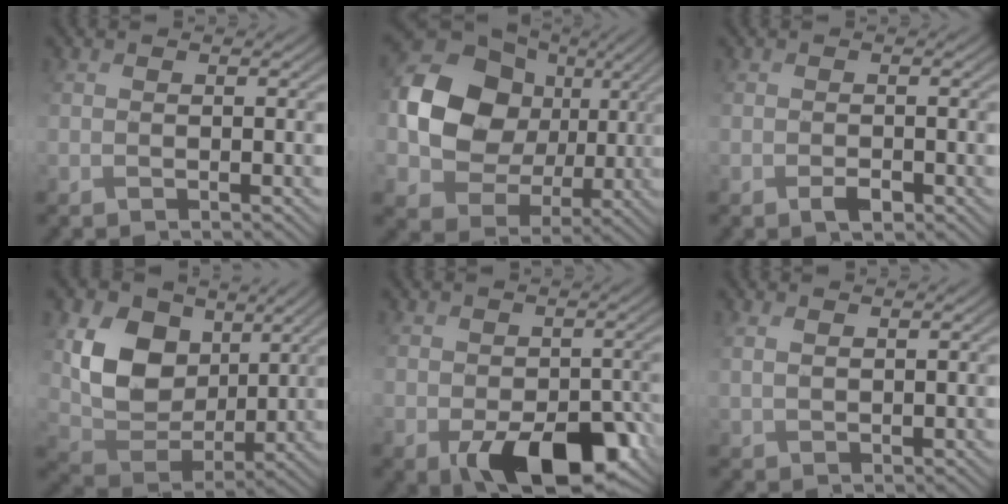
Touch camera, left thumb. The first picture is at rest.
{"total": 16.5, "force": [3.6, 13.6, 8.6], "torque": [-0.225, 0.025, 0.076]}
{"total": 0.9, "force": [-0.4, 0.5, 0.6], "torque": [-0.008, 0.004, -0.005]}
{"total": 10.9, "force": [4.6, 8.1, 5.8], "torque": [-0.136, 0.000, 0.085]}
{"total": 10.1, "force": [-4.3, 6.1, 6.7], "torque": [-0.111, -0.033, -0.045]}
{"total": 1.8, "force": [1.8, 0.1, -0.3], "torque": [0.000, 0.005, 0.039]}